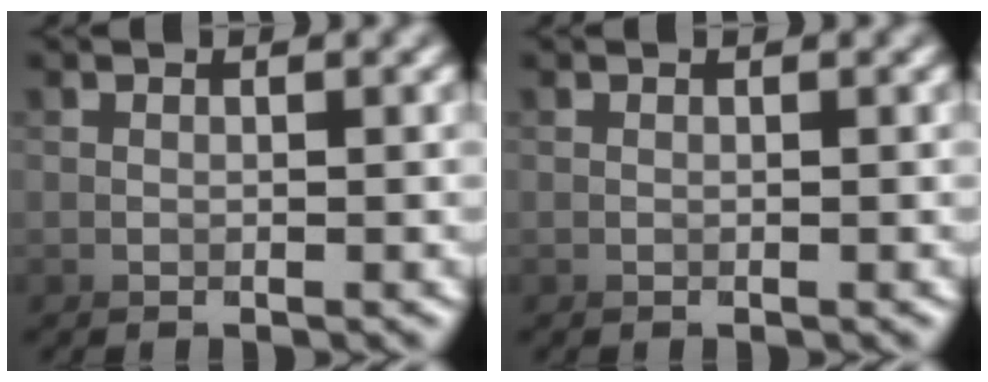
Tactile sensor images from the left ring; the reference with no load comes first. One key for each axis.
{"total": 0.0}